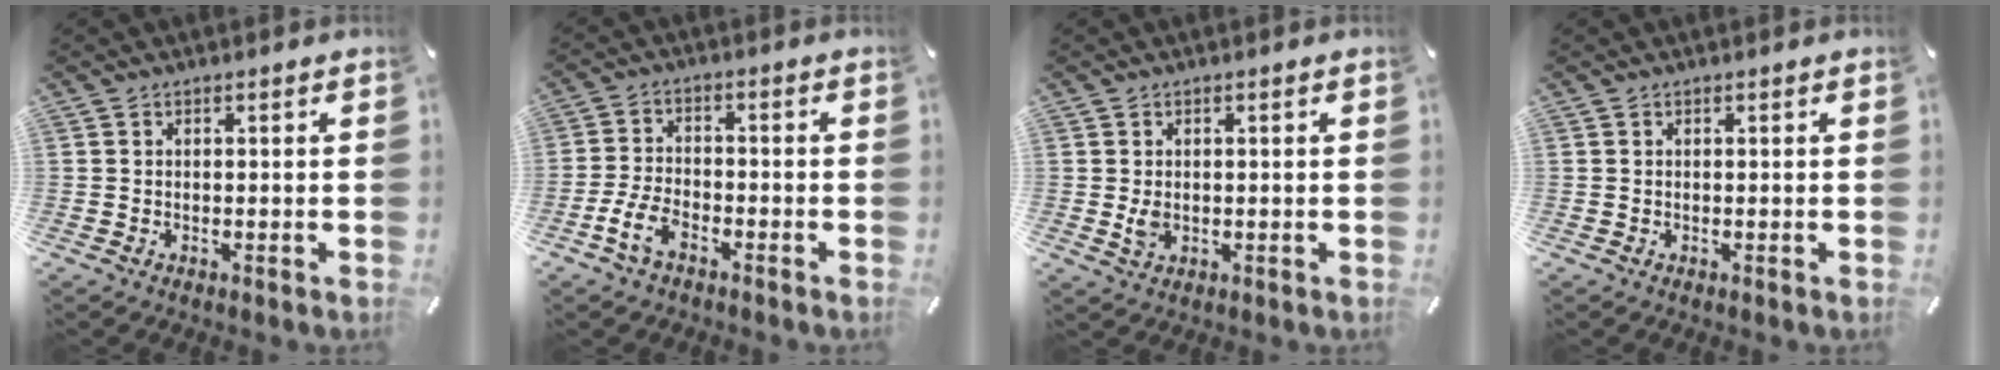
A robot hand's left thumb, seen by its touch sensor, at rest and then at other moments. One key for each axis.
{"total": 6.6, "fx": -3.8, "fy": 3.5, "fz": 4.1, "tx": -0.096, "ty": 0.011, "tz": -0.074}
{"total": 2.6, "fx": -0.2, "fy": 1.7, "fz": 2.0, "tx": -0.037, "ty": -0.005, "tz": -0.006}
{"total": 0.0}